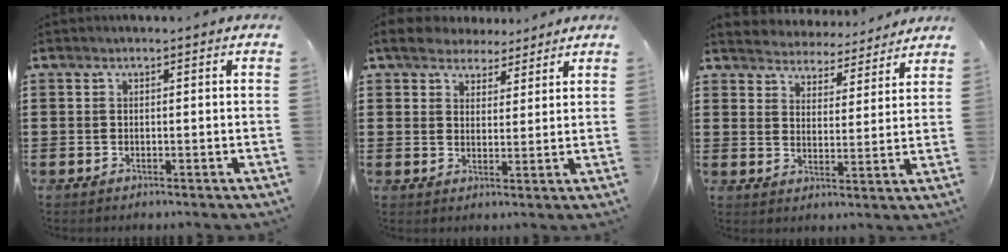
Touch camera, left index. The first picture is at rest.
{"total": 5.0, "force": [4.4, 2.3, 0.8], "torque": [-0.038, -0.001, 0.080]}
{"total": 4.4, "force": [4.3, 0.0, -0.7], "torque": [-0.012, -0.038, 0.073]}